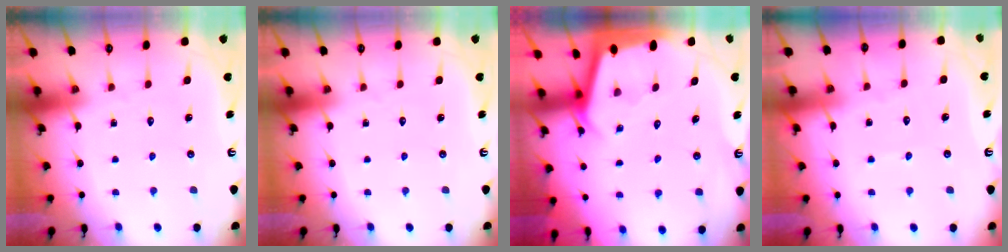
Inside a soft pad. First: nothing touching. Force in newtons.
{"total": 0.0}
{"total": 2.3, "press": 2.3, "slide": 0.1}
{"total": 3.0, "press": 3.0, "slide": 0.2}